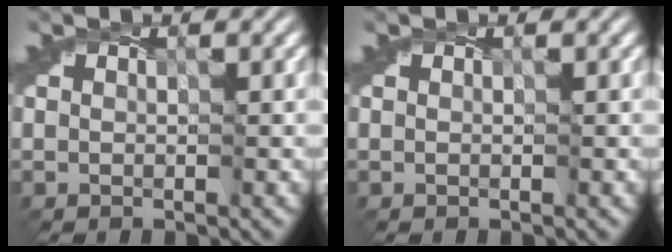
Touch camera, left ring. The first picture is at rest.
{"total": 0.0}